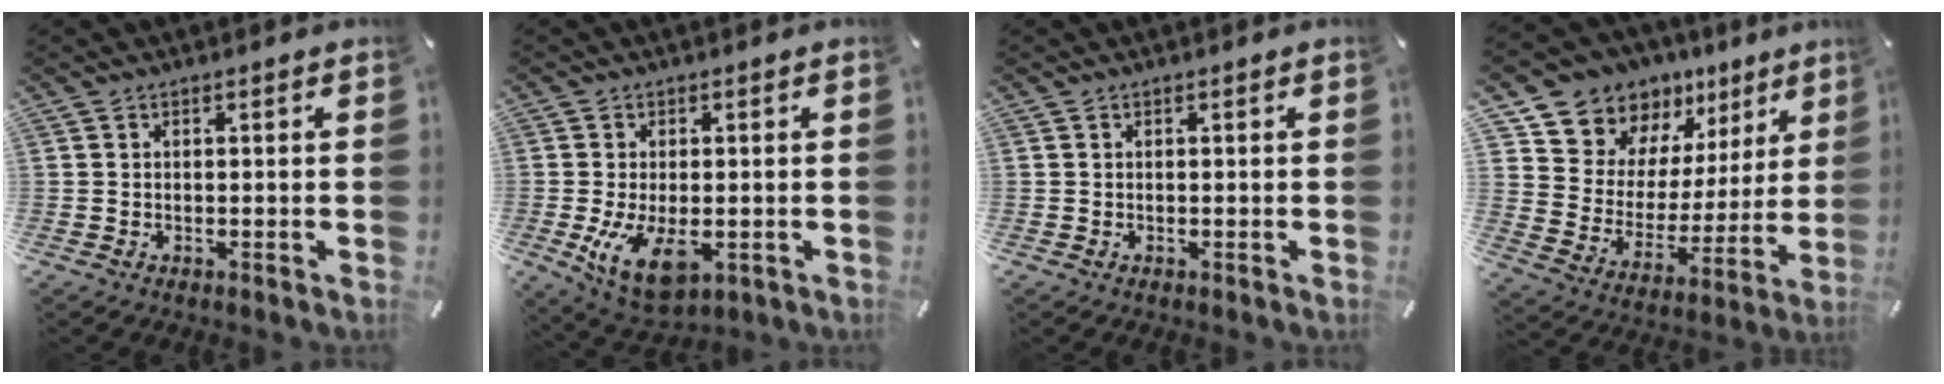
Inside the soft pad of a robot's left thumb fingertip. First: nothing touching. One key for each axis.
{"total": 9.1, "fx": -1.7, "fy": 5.3, "fz": 7.3, "tx": -0.131, "ty": -0.014, "tz": -0.025}
{"total": 0.0}
{"total": 11.8, "fx": 9.8, "fy": 6.5, "fz": -0.8, "tx": -0.008, "ty": -0.109, "tz": 0.181}